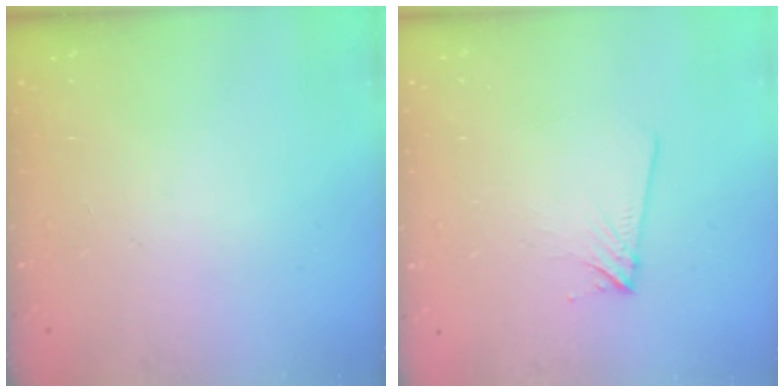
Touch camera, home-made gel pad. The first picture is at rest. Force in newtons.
{"total": 5.0, "press": 5.0, "slide": 0.8}